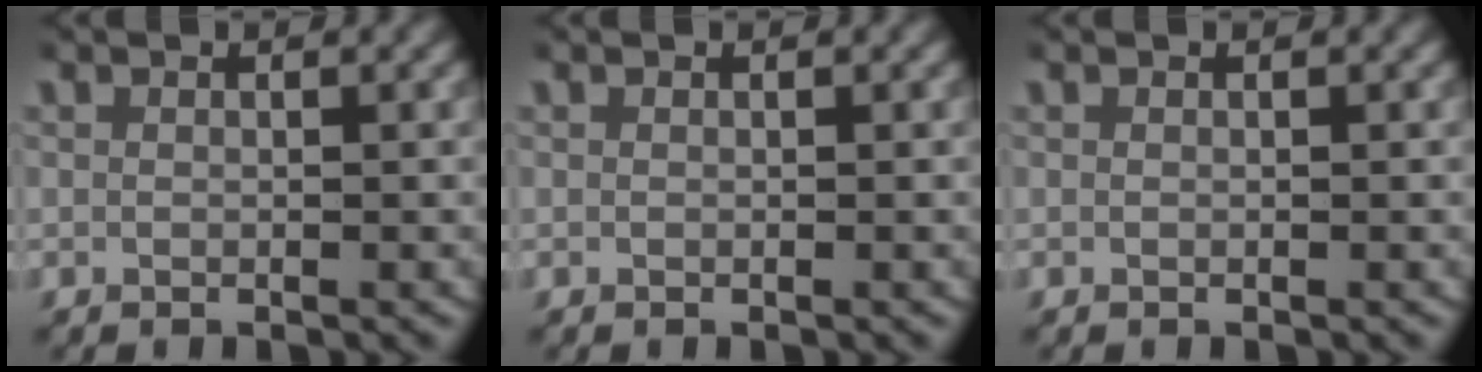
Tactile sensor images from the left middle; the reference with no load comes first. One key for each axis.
{"total": 0.0}
{"total": 0.0}